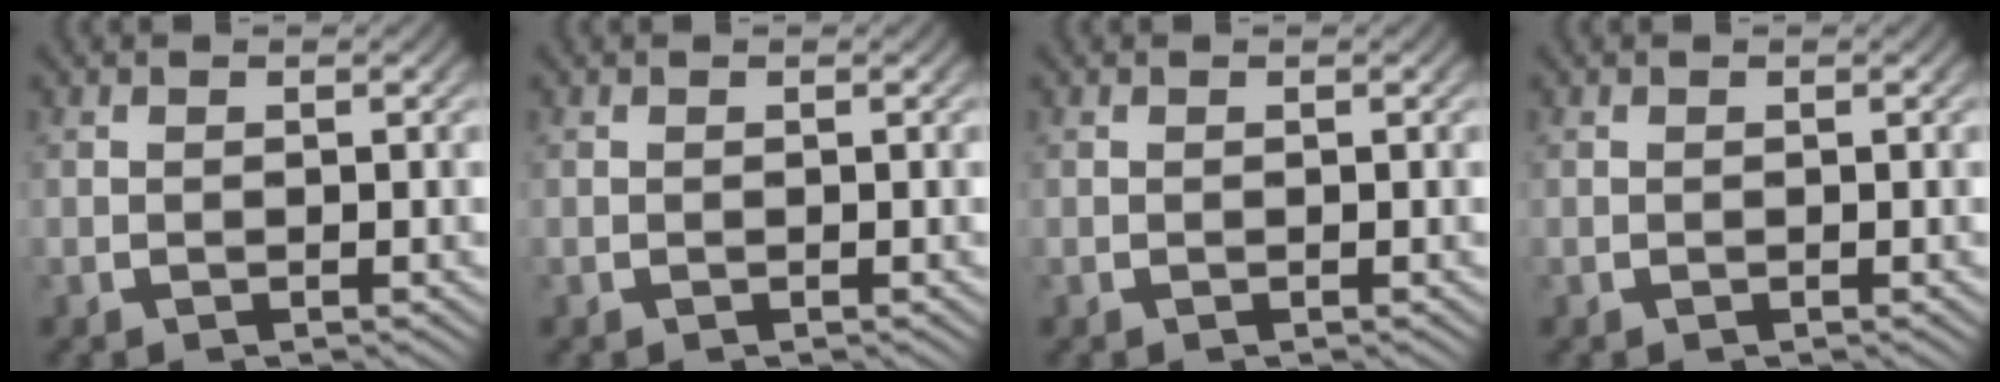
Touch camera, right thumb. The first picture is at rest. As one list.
[{"total": 0.0}, {"total": 0.0}, {"total": 0.0}]